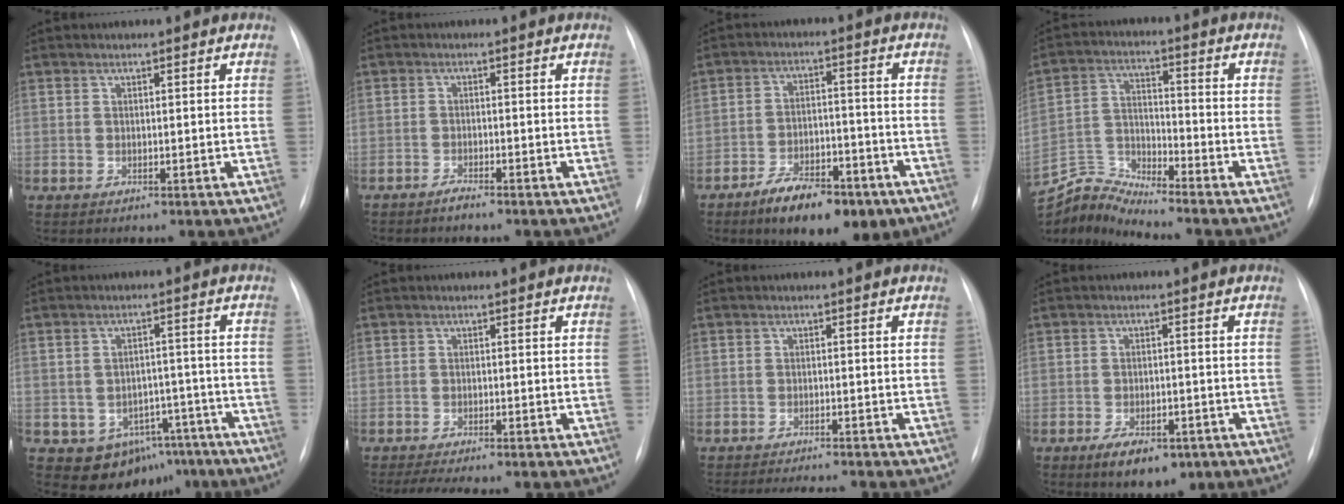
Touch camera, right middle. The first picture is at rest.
{"total": 1.5, "force": [-1.4, 0.1, 0.5], "torque": [-0.014, -0.002, -0.024]}
{"total": 11.8, "force": [-7.8, 4.6, 7.6], "torque": [-0.117, 0.004, -0.120]}
{"total": 8.1, "force": [-7.9, -1.5, -0.6], "torque": [-0.004, 0.017, -0.154]}
{"total": 9.2, "force": [-5.4, 6.8, 3.1], "torque": [-0.026, 0.032, -0.064]}
{"total": 8.4, "force": [-7.2, 1.2, 4.1], "torque": [-0.058, -0.007, -0.104]}
{"total": 6.6, "force": [-6.2, 0.2, 2.3], "torque": [-0.030, -0.009, -0.092]}
{"total": 7.5, "force": [-4.8, 3.7, 4.5], "torque": [-0.068, -0.001, -0.067]}